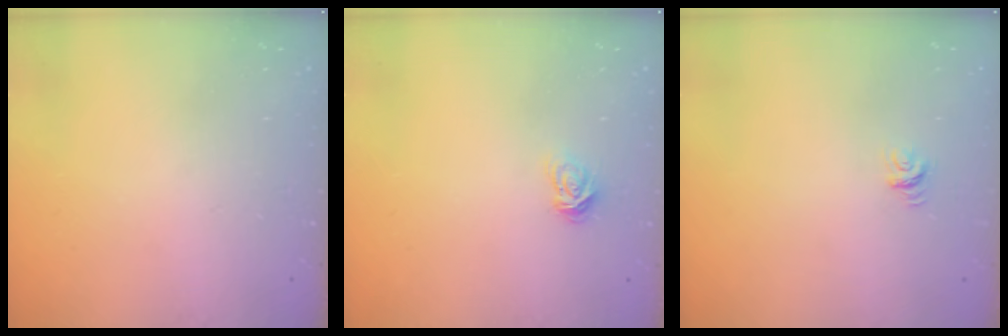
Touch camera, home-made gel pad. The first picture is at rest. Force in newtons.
{"total": 4.4, "press": 4.3, "slide": 0.6}
{"total": 4.5, "press": 4.5, "slide": 0.3}